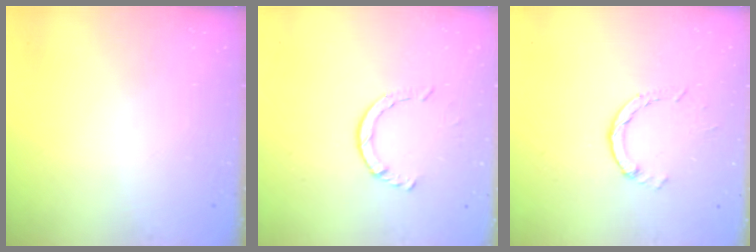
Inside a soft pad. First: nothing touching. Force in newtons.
{"total": 2.9, "press": 2.9, "slide": 0.4}
{"total": 1.4, "press": 1.4, "slide": 0.2}